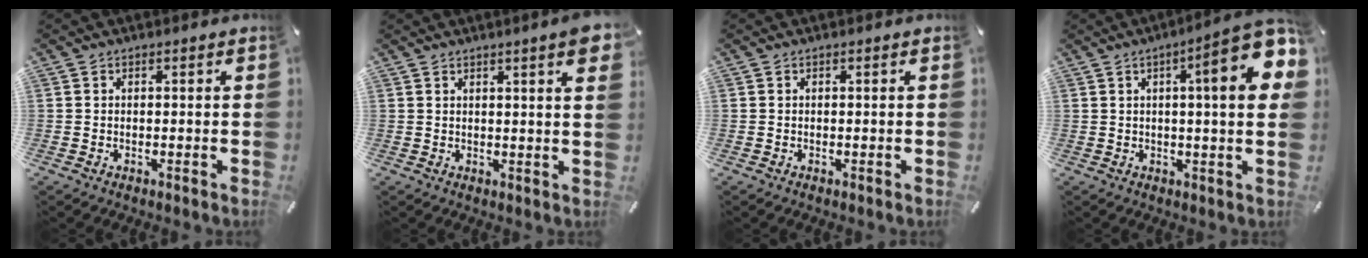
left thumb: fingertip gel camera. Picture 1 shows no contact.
{"total": 5.1, "force": [2.6, 0.5, 4.3], "torque": [-0.068, -0.010, 0.042]}
{"total": 0.0}
{"total": 15.5, "force": [5.1, 2.8, 14.4], "torque": [-0.202, -0.026, 0.067]}